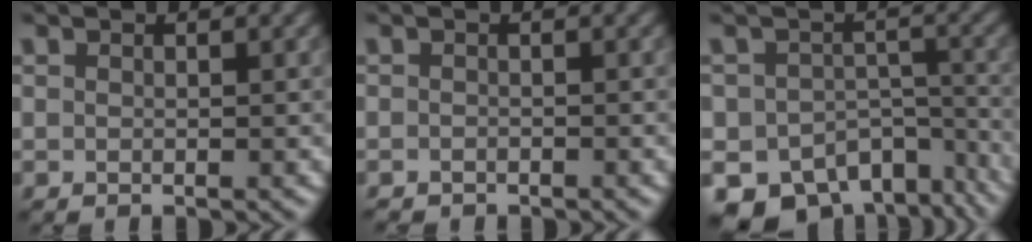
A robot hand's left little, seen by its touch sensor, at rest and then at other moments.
{"total": 0.6, "force": [-0.5, 0.1, -0.1], "torque": [0.004, -0.004, -0.011]}
{"total": 11.6, "force": [-8.3, 7.0, 4.3], "torque": [-0.055, -0.025, -0.097]}